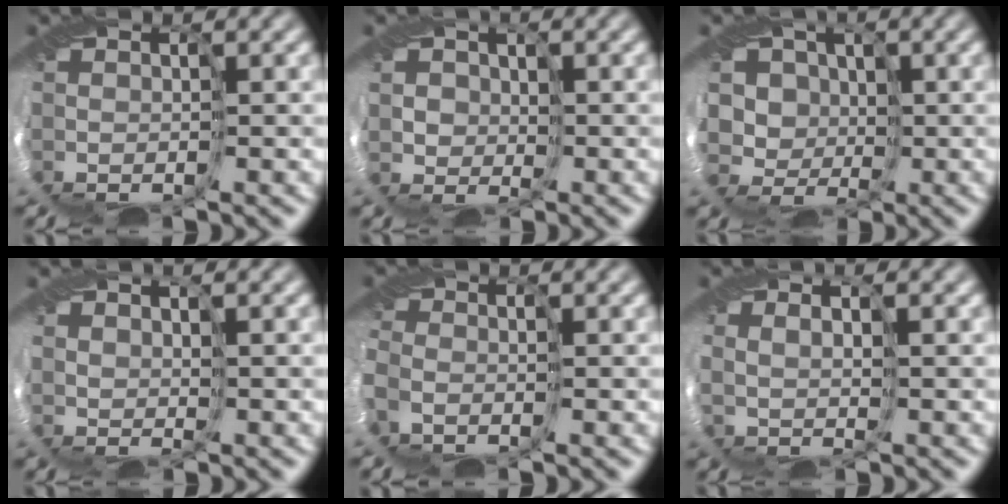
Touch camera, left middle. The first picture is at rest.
{"total": 2.4, "force": [1.5, 0.6, -1.8], "torque": [0.023, 0.008, 0.025]}
{"total": 4.7, "force": [3.2, 3.4, -0.5], "torque": [0.003, 0.005, 0.048]}
{"total": 2.7, "force": [2.0, -0.9, -1.6], "torque": [0.014, 0.008, 0.040]}
{"total": 2.5, "force": [-0.7, 2.3, 0.6], "torque": [-0.035, 0.002, -0.009]}
{"total": 2.1, "force": [2.1, -0.3, -0.4], "torque": [0.006, 0.015, 0.024]}